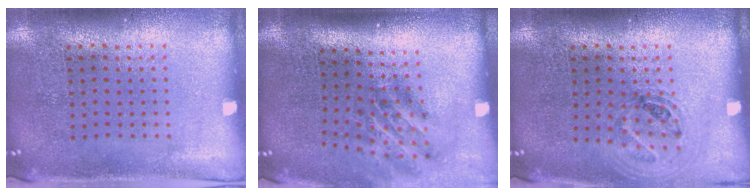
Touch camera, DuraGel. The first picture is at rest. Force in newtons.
{"total": 1.9, "press": 1.1, "slide": 1.5}
{"total": 1.0, "press": 1.0, "slide": 0.2}